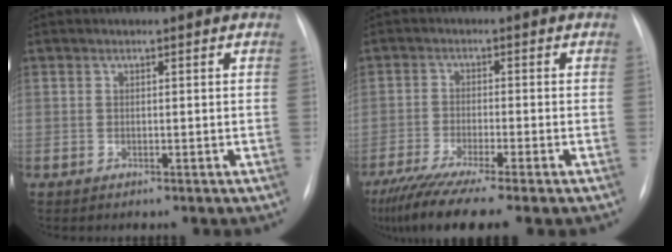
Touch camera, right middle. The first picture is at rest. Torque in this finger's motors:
{"motor_torque": [1.15, -0.99, 0.25, 0.08]}